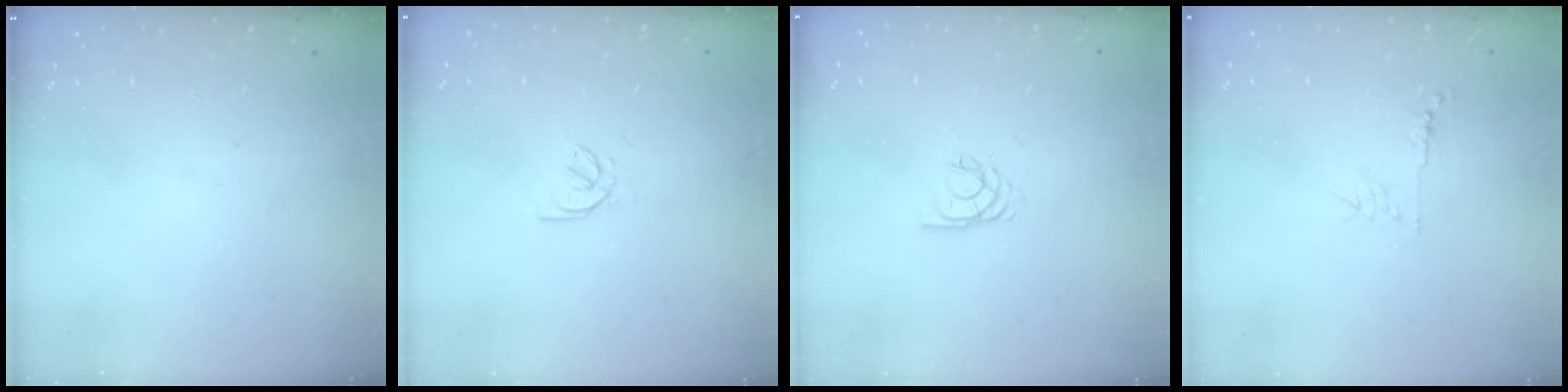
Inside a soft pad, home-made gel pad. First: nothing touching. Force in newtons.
{"total": 1.7, "press": 1.6, "slide": 0.5}
{"total": 3.2, "press": 3.1, "slide": 0.4}
{"total": 5.5, "press": 5.5, "slide": 0.7}